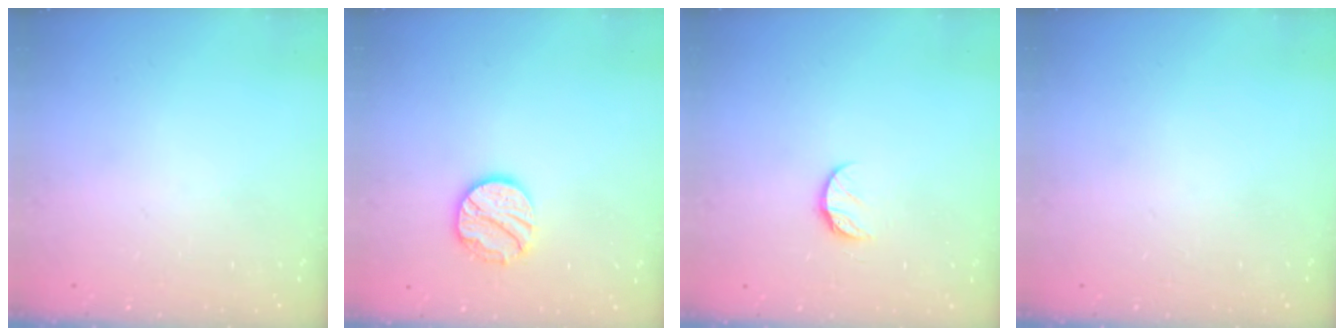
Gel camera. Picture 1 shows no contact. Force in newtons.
{"total": 12.2, "press": 12.2, "slide": 1.0}
{"total": 6.4, "press": 6.4, "slide": 0.6}
{"total": 0.0}